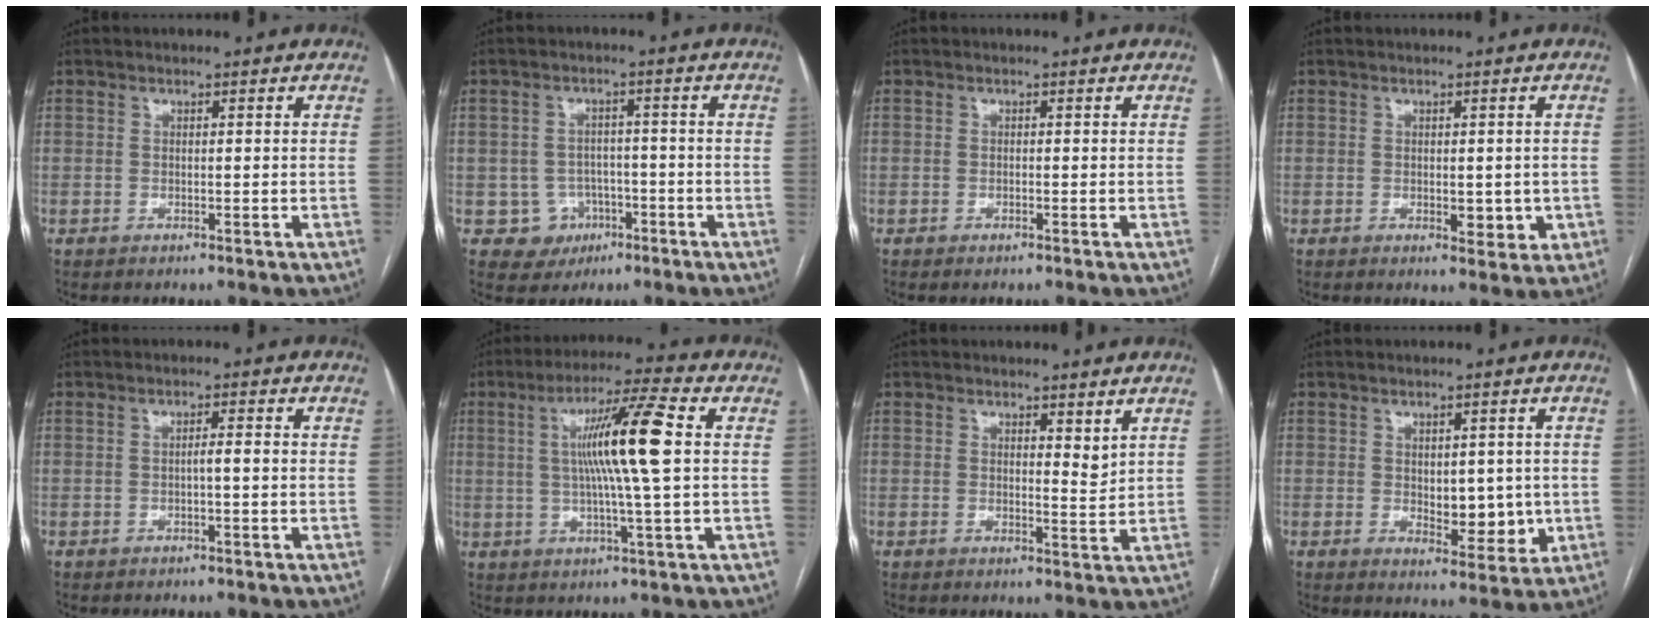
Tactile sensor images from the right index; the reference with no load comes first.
{"total": 5.1, "force": [-2.0, 4.7, 0.4], "torque": [0.000, 0.013, -0.021]}
{"total": 0.6, "force": [-0.5, 0.1, 0.5], "torque": [-0.009, -0.001, -0.006]}
{"total": 3.7, "force": [-0.6, 2.0, 3.1], "torque": [-0.033, -0.002, 0.001]}
{"total": 1.5, "force": [-0.4, 0.0, 1.5], "torque": [-0.024, 0.003, -0.005]}
{"total": 11.8, "force": [1.6, -0.7, 11.7], "torque": [-0.207, 0.007, 0.026]}
{"total": 2.4, "force": [1.6, 0.6, 1.6], "torque": [-0.028, -0.013, 0.028]}
{"total": 6.5, "force": [-0.2, 3.3, 5.6], "torque": [-0.070, -0.004, 0.010]}